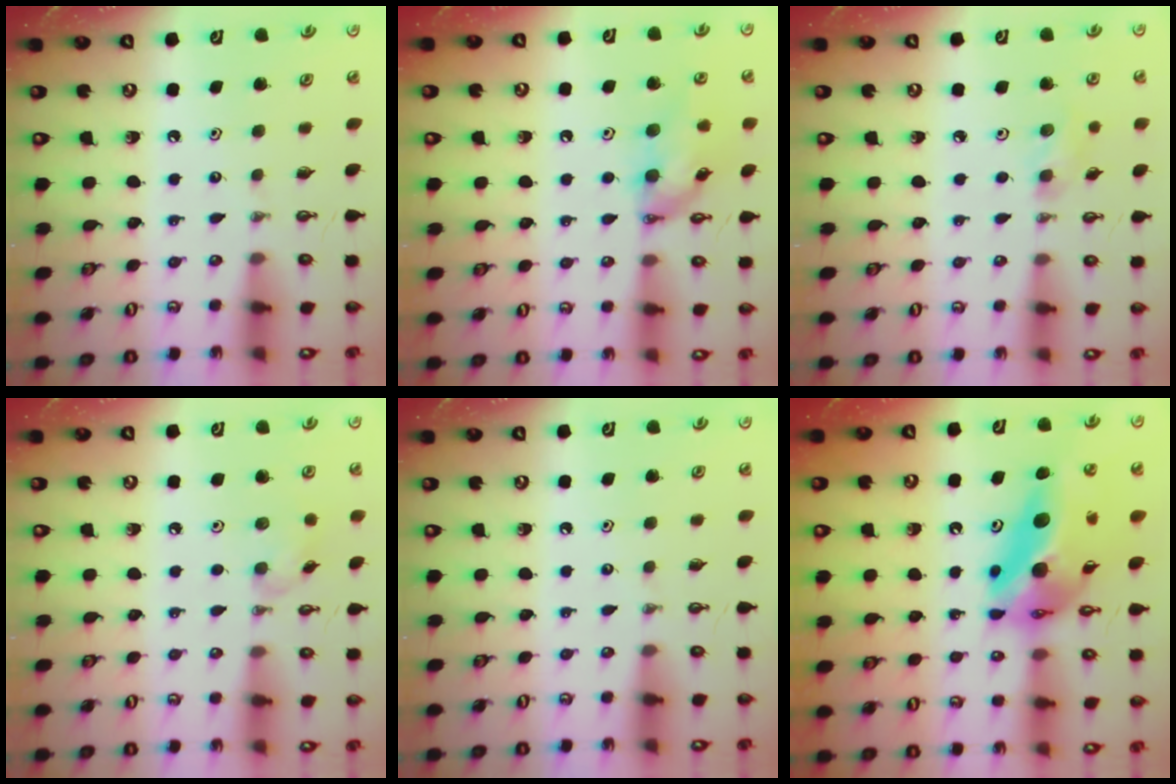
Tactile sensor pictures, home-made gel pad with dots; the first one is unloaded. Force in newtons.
{"total": 12.9, "press": 12.8, "slide": 1.5}
{"total": 7.5, "press": 6.4, "slide": 4.0}
{"total": 5.9, "press": 5.8, "slide": 1.2}
{"total": 0.0}
{"total": 17.4, "press": 15.7, "slide": 7.4}